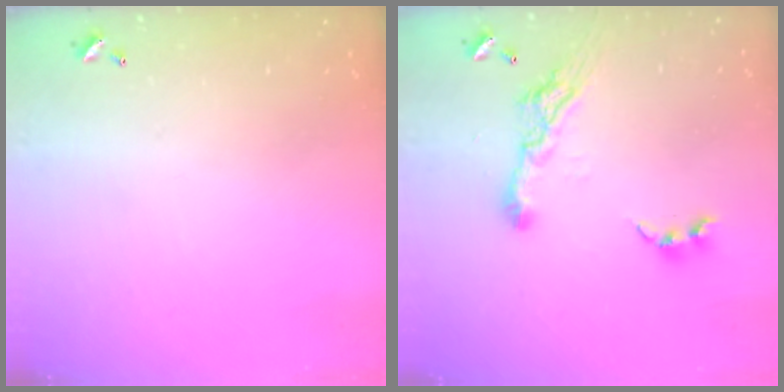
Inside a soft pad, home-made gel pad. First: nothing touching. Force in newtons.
{"total": 9.2, "press": 9.1, "slide": 1.0}